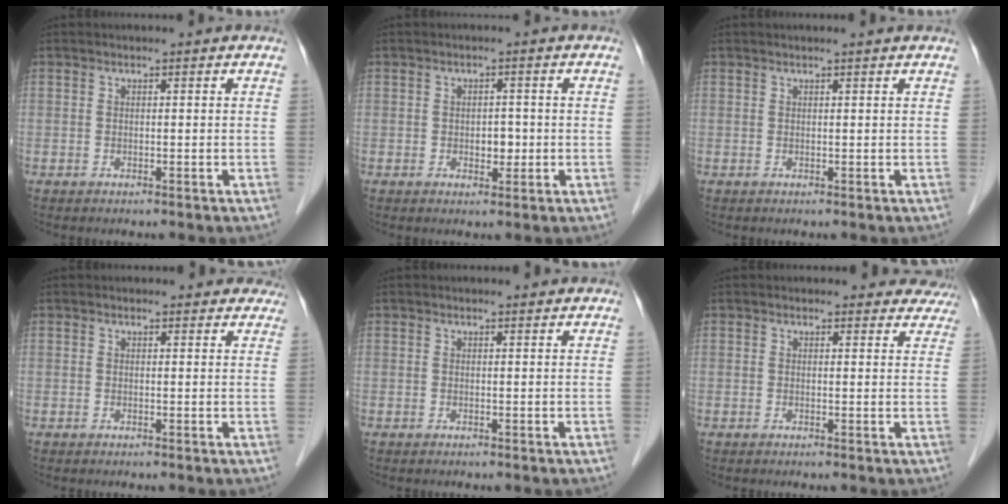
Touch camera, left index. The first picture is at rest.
{"total": 2.3, "force": [-0.4, 1.5, 1.7], "torque": [-0.023, 0.002, -0.002]}
{"total": 1.6, "force": [1.5, -0.2, 0.6], "torque": [-0.013, 0.009, 0.021]}
{"total": 4.3, "force": [3.9, 1.7, 0.5], "torque": [0.011, 0.000, 0.025]}
{"total": 0.8, "force": [0.8, 0.2, 0.2], "torque": [-0.011, 0.003, 0.011]}
{"total": 5.6, "force": [5.1, 2.3, -0.1], "torque": [0.033, -0.009, 0.027]}